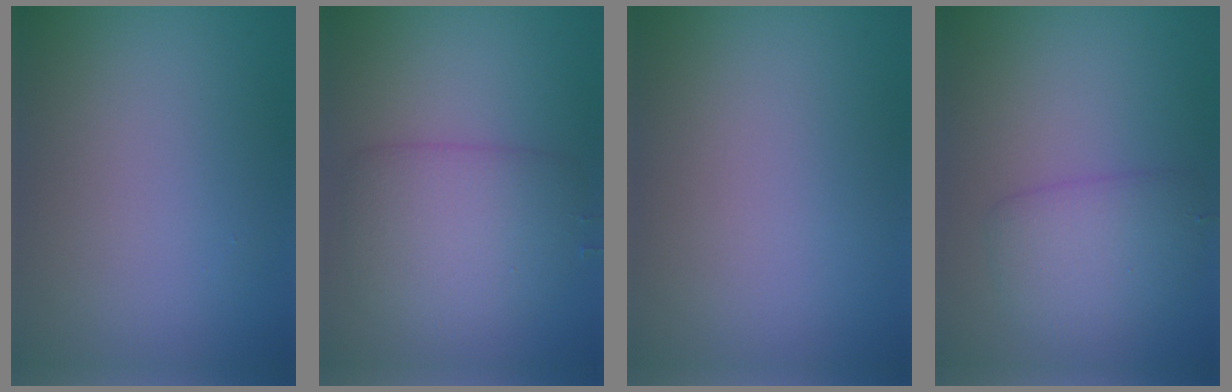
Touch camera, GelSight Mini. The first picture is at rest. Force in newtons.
{"total": 4.7, "press": 4.7, "slide": 0.2}
{"total": 0.0}
{"total": 3.3, "press": 3.3, "slide": 0.1}